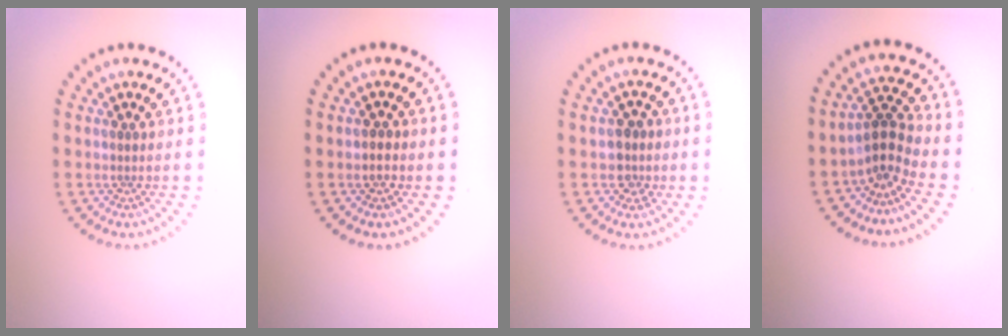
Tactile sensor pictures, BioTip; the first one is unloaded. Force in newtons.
{"total": 1.1, "press": 1.1, "slide": 0.3}
{"total": 2.2, "press": 2.0, "slide": 1.0}
{"total": 2.9, "press": 2.2, "slide": 1.9}